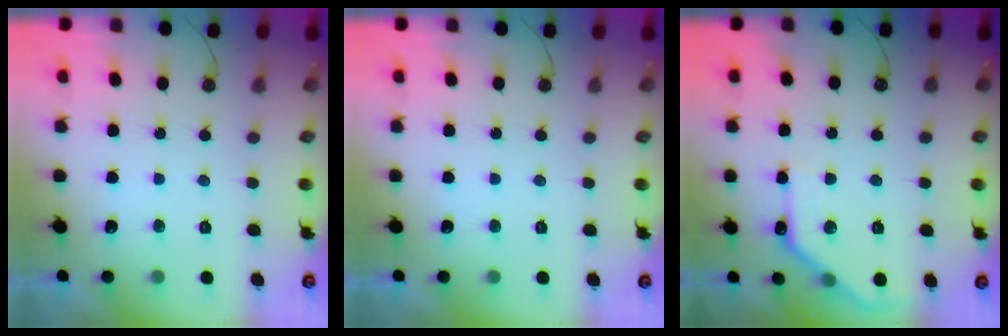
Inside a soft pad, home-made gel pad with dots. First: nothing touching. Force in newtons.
{"total": 0.0}
{"total": 10.9, "press": 10.9, "slide": 0.5}